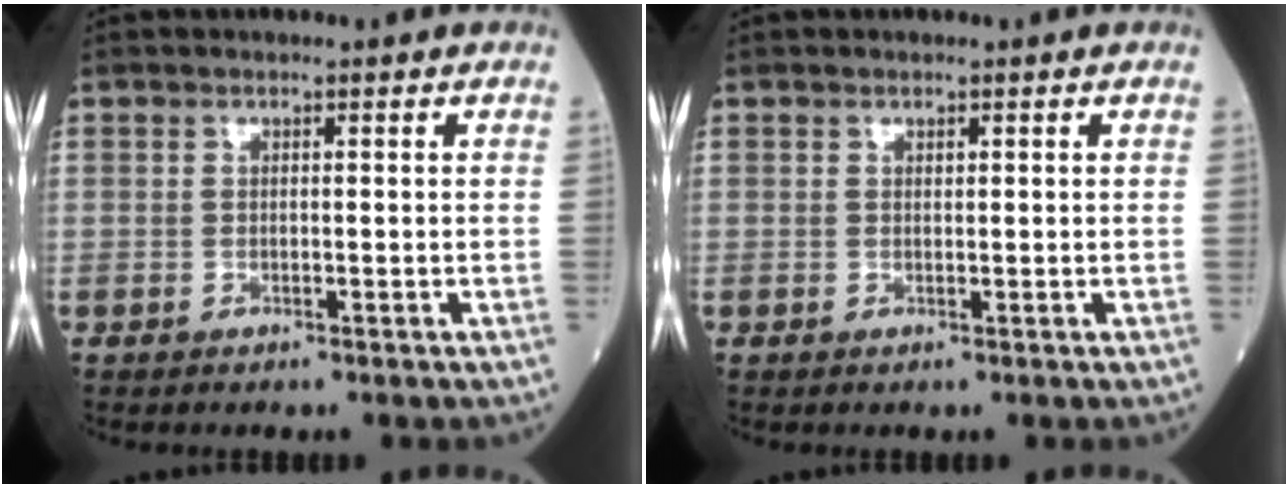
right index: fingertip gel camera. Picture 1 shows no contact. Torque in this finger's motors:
{"motor_torque": [-0.21, 0.12, 0.00, 0.01]}